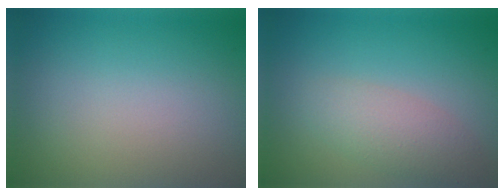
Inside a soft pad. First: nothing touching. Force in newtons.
{"total": 2.8, "press": 2.8, "slide": 0.2}